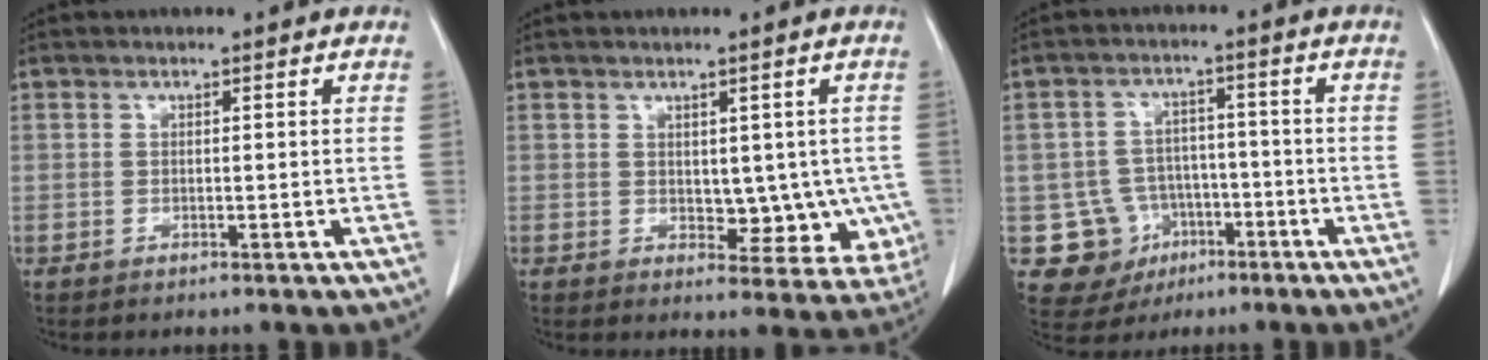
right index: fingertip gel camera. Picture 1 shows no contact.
{"total": 7.3, "force": [-0.3, 4.5, 5.7], "torque": [-0.044, 0.001, 0.008]}
{"total": 9.1, "force": [-3.0, 8.5, 1.5], "torque": [-0.036, 0.014, -0.033]}